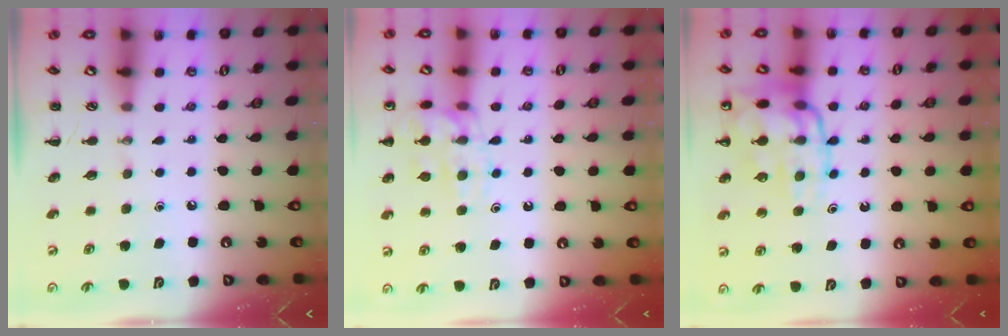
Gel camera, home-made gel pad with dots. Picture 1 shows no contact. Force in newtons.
{"total": 14.2, "press": 14.2, "slide": 1.1}
{"total": 16.1, "press": 16.0, "slide": 1.9}